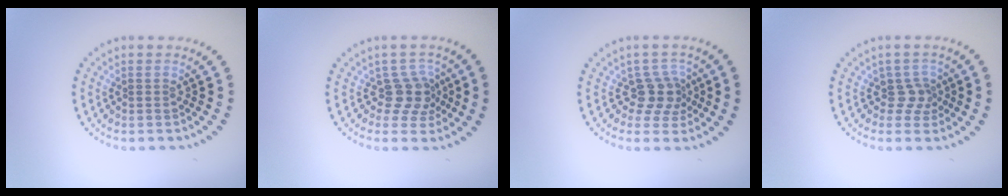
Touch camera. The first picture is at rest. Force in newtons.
{"total": 2.8, "press": 2.1, "slide": 1.8}
{"total": 2.8, "press": 2.1, "slide": 1.8}
{"total": 1.8, "press": 1.4, "slide": 1.2}